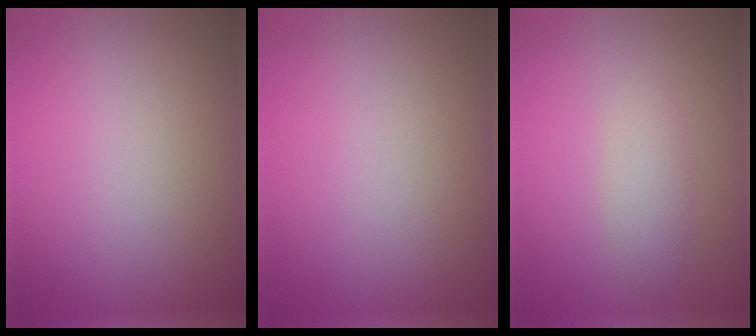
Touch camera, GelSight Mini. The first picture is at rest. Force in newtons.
{"total": 0.0}
{"total": 1.6, "press": 1.6, "slide": 0.0}